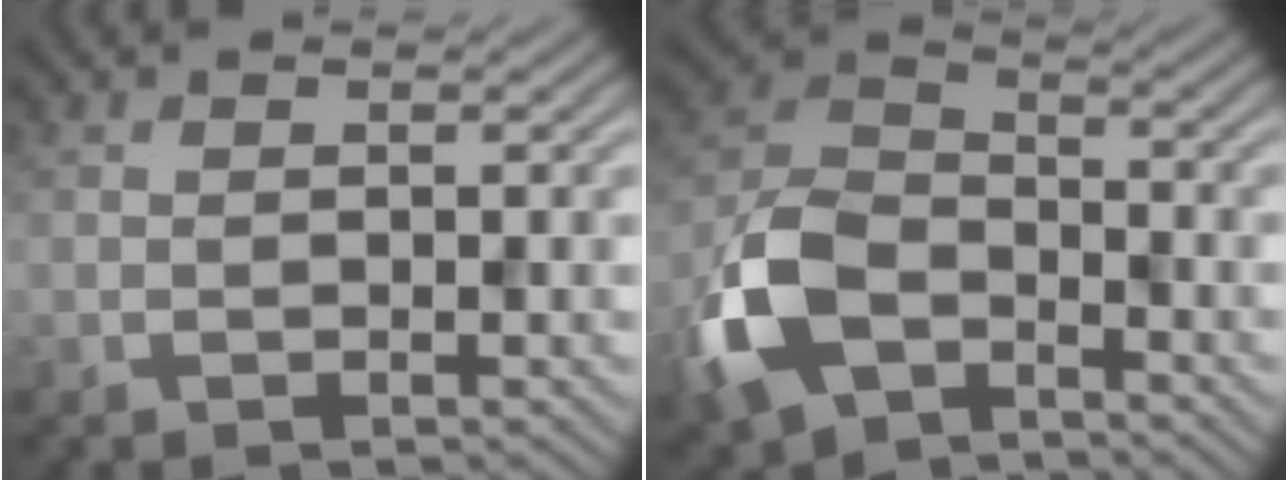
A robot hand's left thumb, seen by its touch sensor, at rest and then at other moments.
{"total": 10.6, "force": [-5.8, 6.0, 6.5], "torque": [-0.158, -0.005, -0.131]}